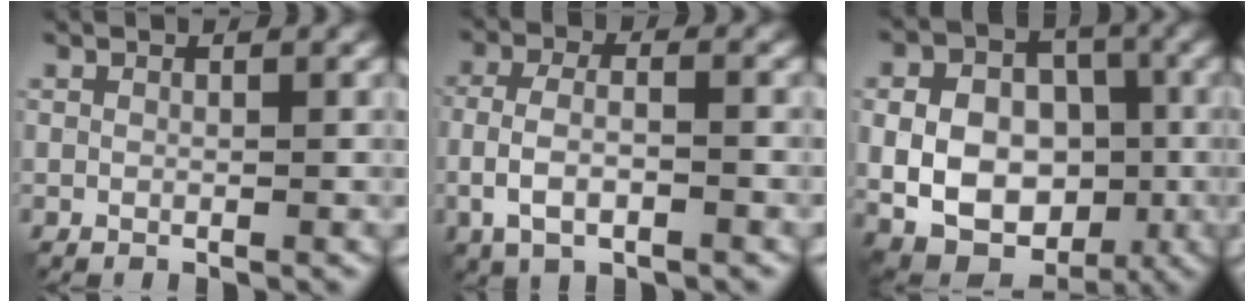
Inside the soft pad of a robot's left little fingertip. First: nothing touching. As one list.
[{"total": 4.5, "force": [-1.7, 2.0, 3.7], "torque": [-0.076, 0.001, -0.037]}, {"total": 11.7, "force": [-1.8, 9.1, 7.1], "torque": [-0.108, 0.002, -0.039]}]